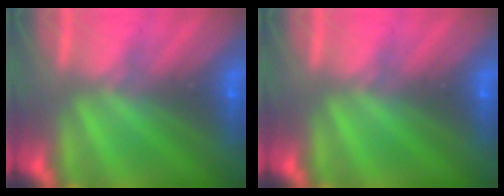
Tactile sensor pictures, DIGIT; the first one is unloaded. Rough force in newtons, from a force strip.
{"total": 0.0}